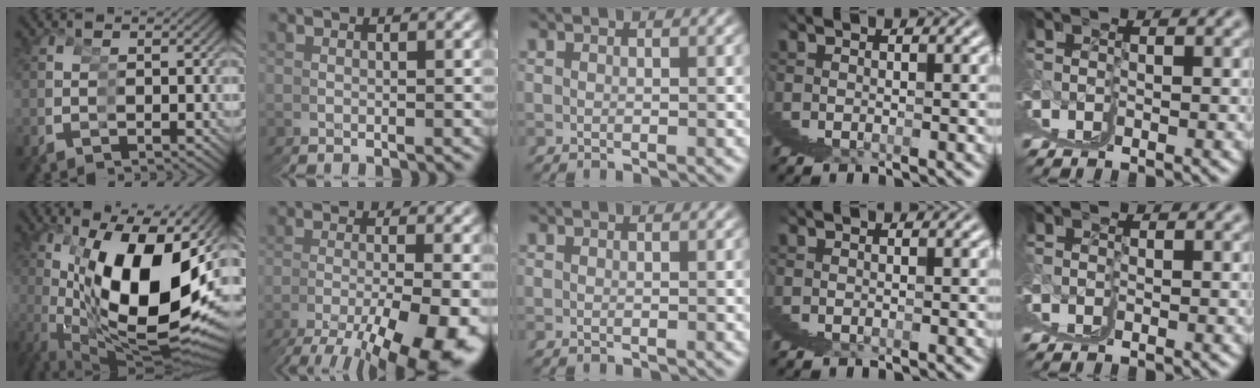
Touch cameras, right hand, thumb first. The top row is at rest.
{"thumb": {"total": 21.3, "force": [-0.7, 10.3, 18.7], "torque": [-0.312, -0.033, 0.025]}, "index": {"total": 9.6, "force": [-4.5, 3.3, 7.8], "torque": [-0.127, -0.033, -0.048]}}